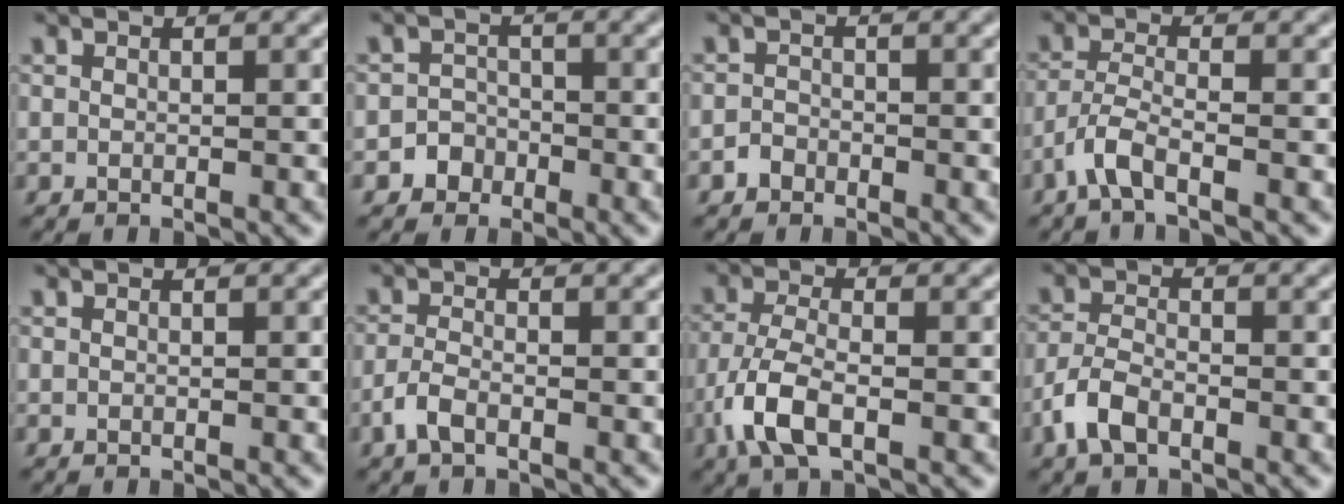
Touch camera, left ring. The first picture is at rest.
{"total": 2.0, "force": [-1.1, 1.7, 0.2], "torque": [0.021, 0.008, -0.027]}
{"total": 1.2, "force": [-0.8, 0.8, 0.2], "torque": [0.002, 0.004, -0.016]}
{"total": 3.0, "force": [-1.9, 0.7, 2.2], "torque": [-0.049, 0.003, -0.049]}
{"total": 0.0}
{"total": 2.0, "force": [-1.2, 0.8, 1.4], "torque": [-0.032, 0.000, -0.029]}
{"total": 4.9, "force": [-2.1, 2.1, 3.9], "torque": [-0.091, -0.002, -0.047]}
{"total": 3.2, "force": [-1.8, 1.6, 2.1], "torque": [-0.045, 0.001, -0.044]}